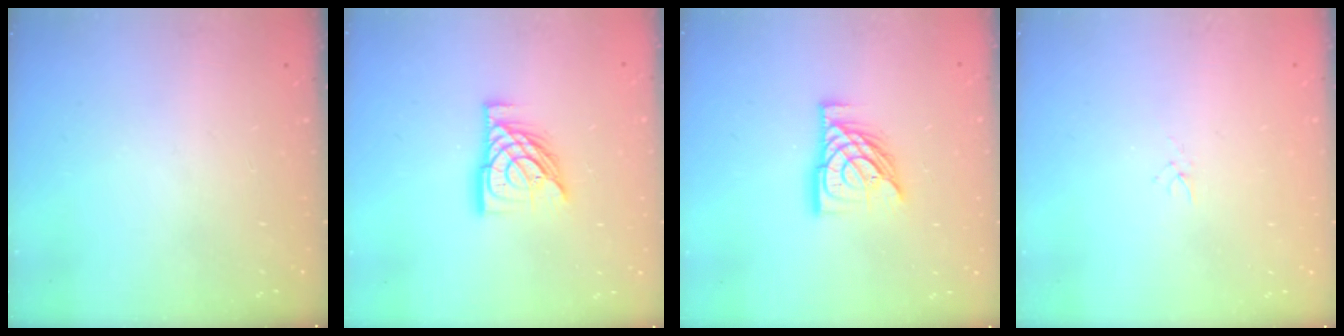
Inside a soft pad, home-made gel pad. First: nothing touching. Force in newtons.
{"total": 13.2, "press": 13.2, "slide": 1.1}
{"total": 13.2, "press": 13.2, "slide": 1.1}
{"total": 1.0, "press": 1.0, "slide": 0.3}